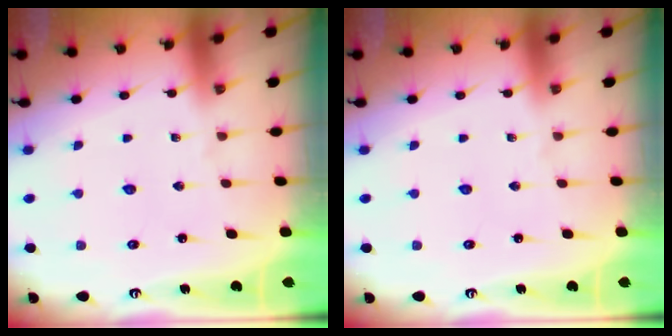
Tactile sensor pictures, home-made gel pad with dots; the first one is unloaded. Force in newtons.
{"total": 0.0}